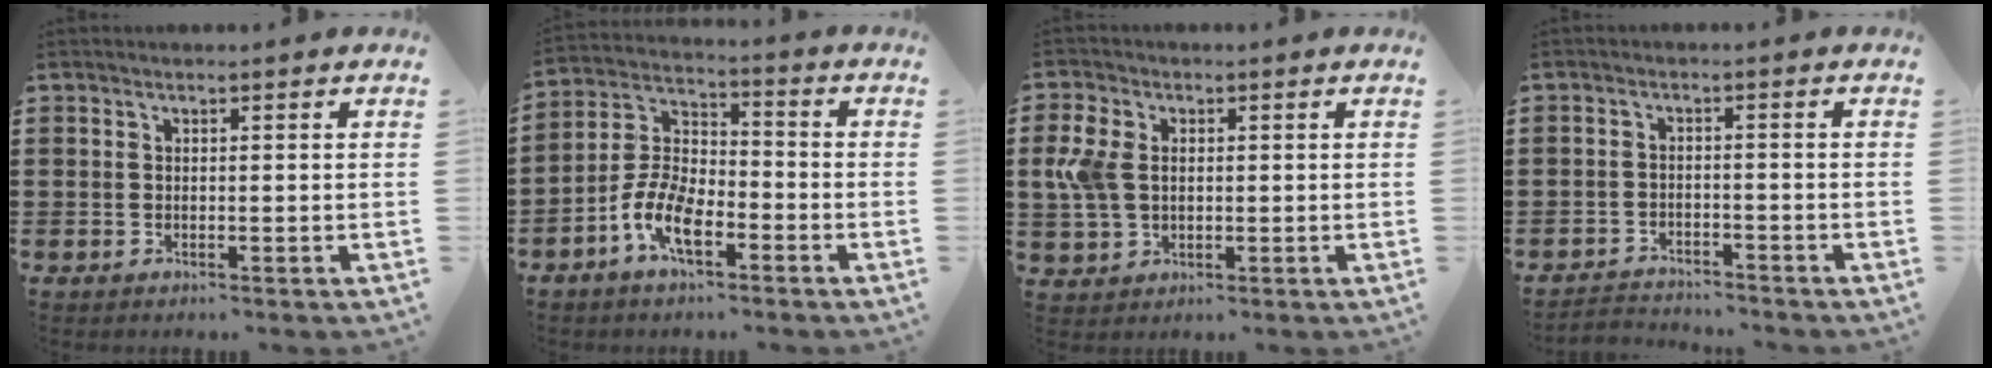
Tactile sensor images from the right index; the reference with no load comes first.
{"total": 8.4, "force": [-4.5, 3.8, 6.0], "torque": [-0.156, -0.006, -0.093]}
{"total": 6.1, "force": [0.7, 4.3, 4.3], "torque": [-0.128, 0.000, 0.002]}
{"total": 2.6, "force": [-2.6, 0.3, -0.3], "torque": [-0.004, 0.000, -0.058]}